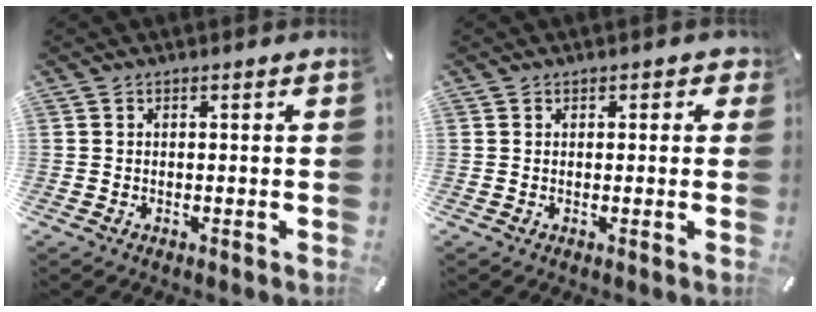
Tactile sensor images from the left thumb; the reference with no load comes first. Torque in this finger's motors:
{"motor_torque": [-0.04, -0.10, 0.08, 0.09, 0.01]}